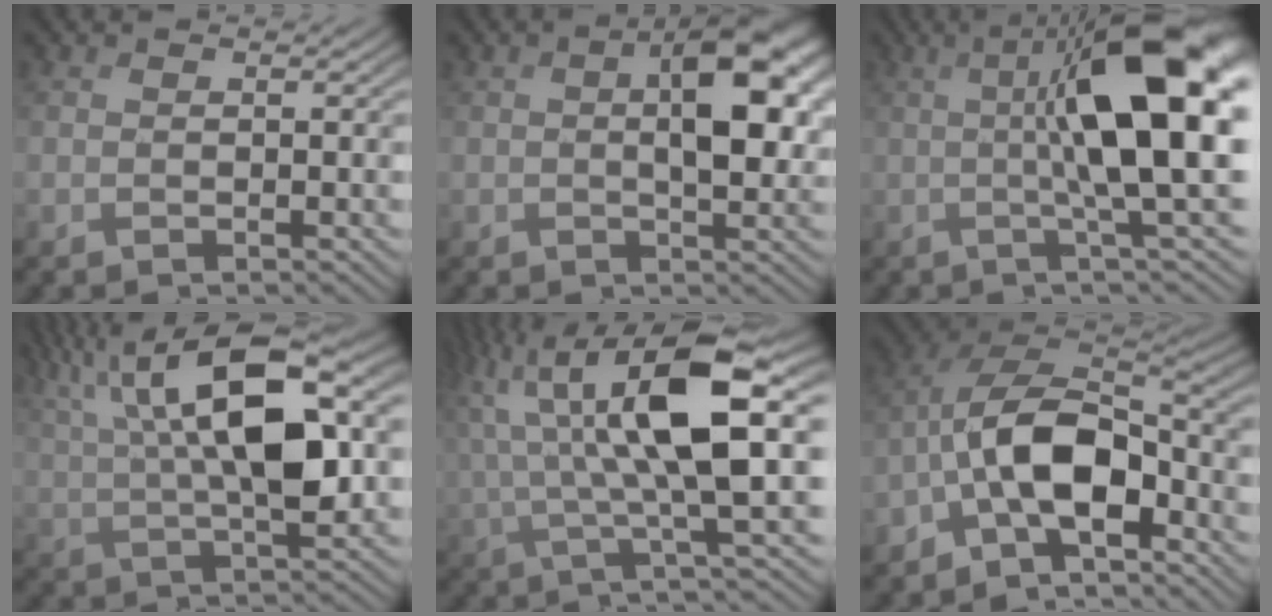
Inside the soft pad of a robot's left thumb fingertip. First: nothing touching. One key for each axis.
{"total": 8.0, "fx": 1.4, "fy": 3.7, "fz": 7.0, "tx": -0.104, "ty": 0.005, "tz": 0.023}
{"total": 13.5, "fx": 1.3, "fy": 3.0, "fz": 13.1, "tx": -0.195, "ty": 0.014, "tz": 0.021}
{"total": 16.5, "fx": 5.8, "fy": 6.1, "fz": 14.2, "tx": -0.271, "ty": 0.027, "tz": 0.098}
{"total": 14.1, "fx": 3.3, "fy": 4.0, "fz": 13.2, "tx": -0.274, "ty": 0.004, "tz": 0.064}
{"total": 11.0, "fx": -4.2, "fy": 5.4, "fz": 8.6, "tx": -0.159, "ty": 0.011, "tz": -0.095}